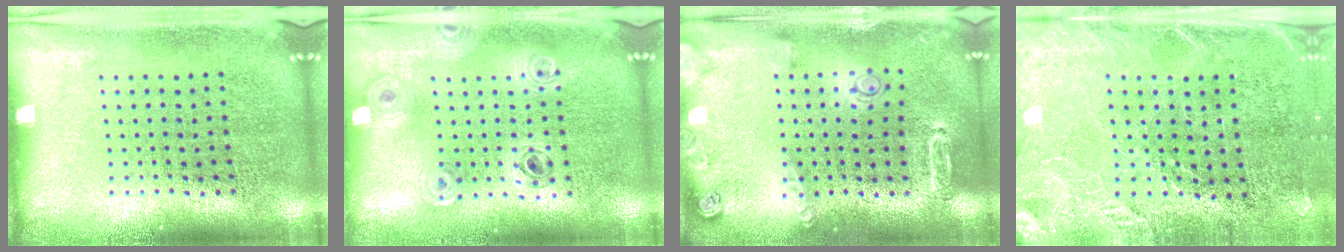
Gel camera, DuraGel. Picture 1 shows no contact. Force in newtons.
{"total": 0.8, "press": 0.8, "slide": 0.1}
{"total": 1.8, "press": 1.8, "slide": 0.1}
{"total": 3.1, "press": 2.8, "slide": 1.3}